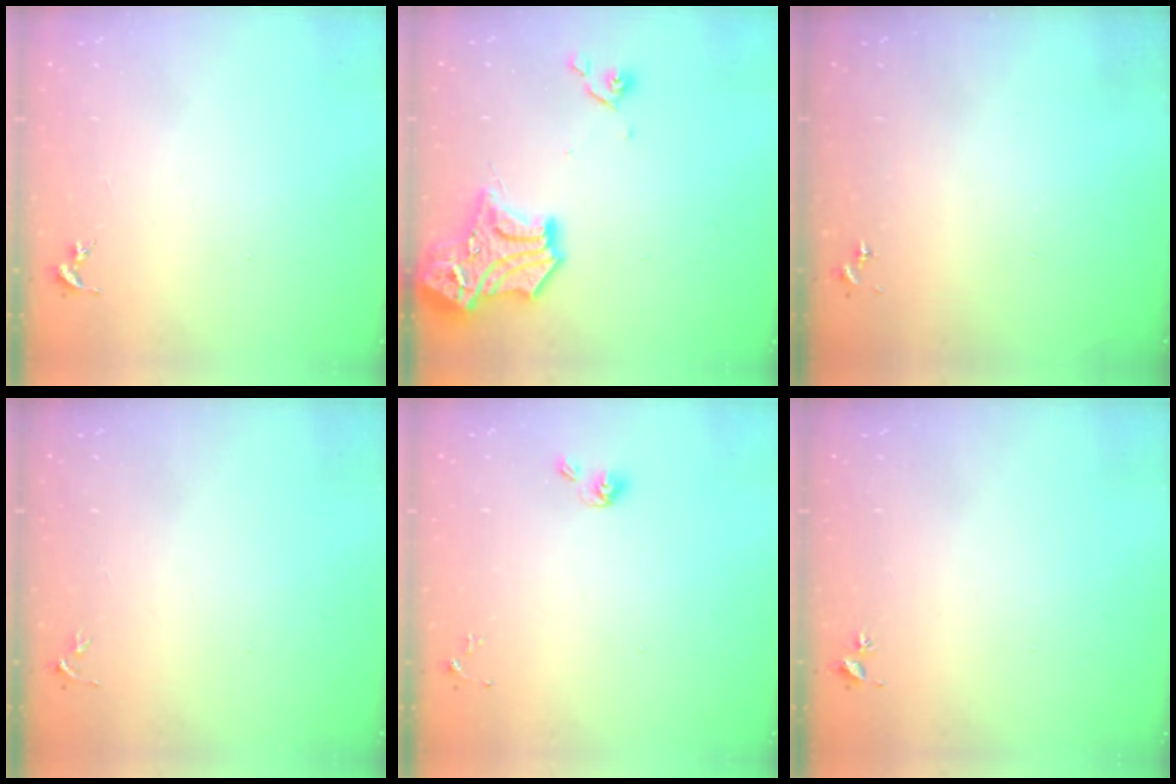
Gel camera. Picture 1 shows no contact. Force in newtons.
{"total": 17.6, "press": 17.4, "slide": 2.2}
{"total": 0.0}
{"total": 3.3, "press": 3.2, "slide": 0.4}
{"total": 5.6, "press": 5.1, "slide": 2.3}
{"total": 2.0, "press": 2.0, "slide": 0.3}